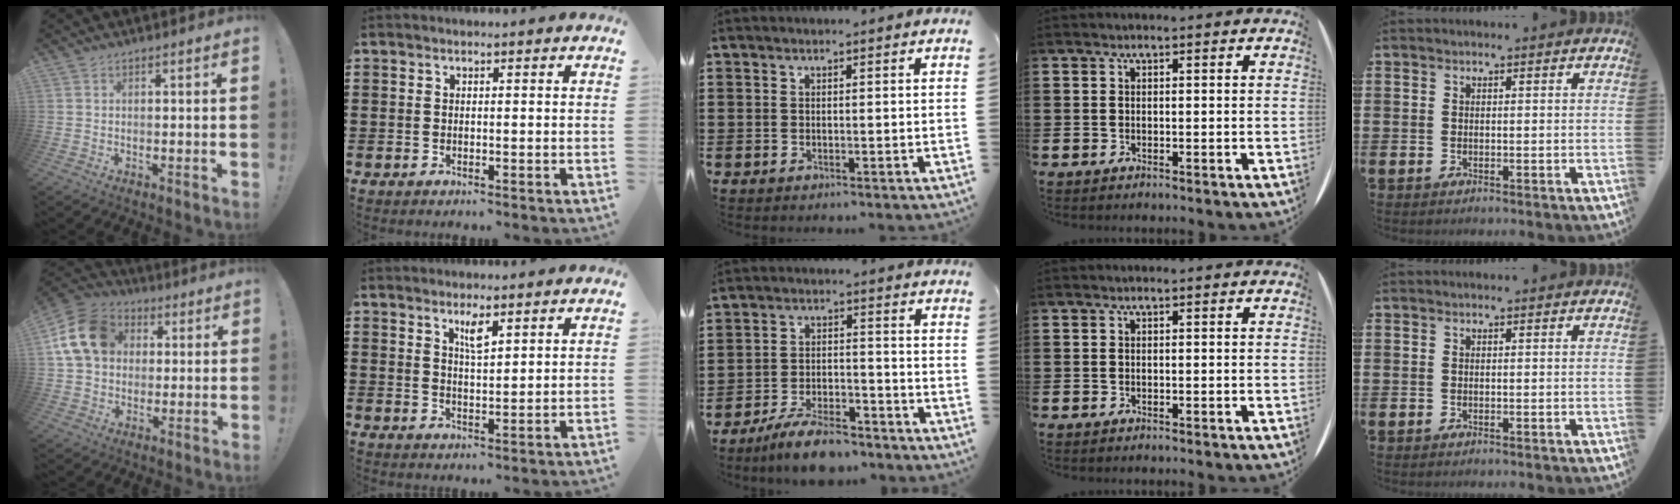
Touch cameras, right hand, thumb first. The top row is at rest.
{"thumb": {"total": 15.5, "force": [3.8, 12.1, 8.8], "torque": [-0.146, 0.005, 0.079]}, "index": {"total": 3.1, "force": [2.0, 0.7, 2.2], "torque": [-0.040, 0.001, 0.033]}, "middle": {"total": 7.3, "force": [-6.5, 1.3, 3.1], "torque": [-0.063, 0.008, -0.124]}}